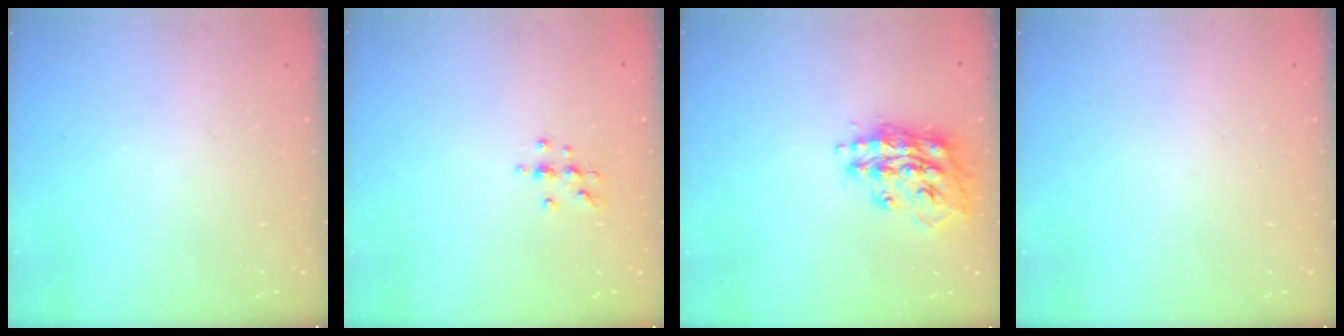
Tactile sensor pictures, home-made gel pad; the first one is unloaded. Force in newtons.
{"total": 6.3, "press": 6.2, "slide": 0.7}
{"total": 15.5, "press": 15.5, "slide": 1.4}
{"total": 0.0}